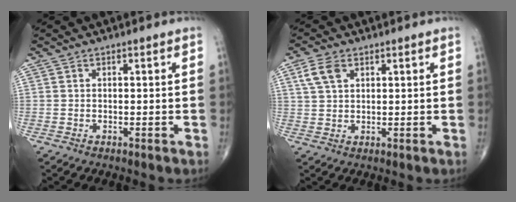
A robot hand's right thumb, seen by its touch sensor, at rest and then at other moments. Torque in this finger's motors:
{"motor_torque": [-0.56, 0.61, 0.06, -0.04, 0.10]}